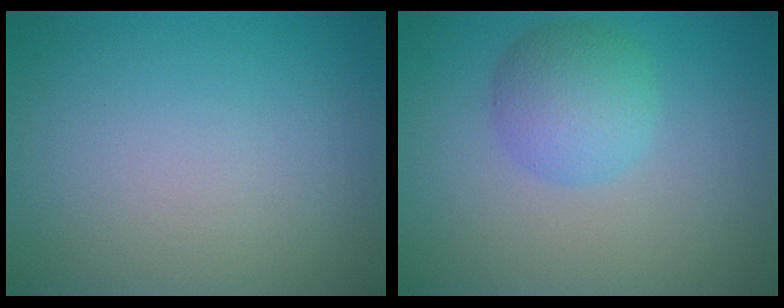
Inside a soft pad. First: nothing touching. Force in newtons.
{"total": 3.7, "press": 3.7, "slide": 0.1}